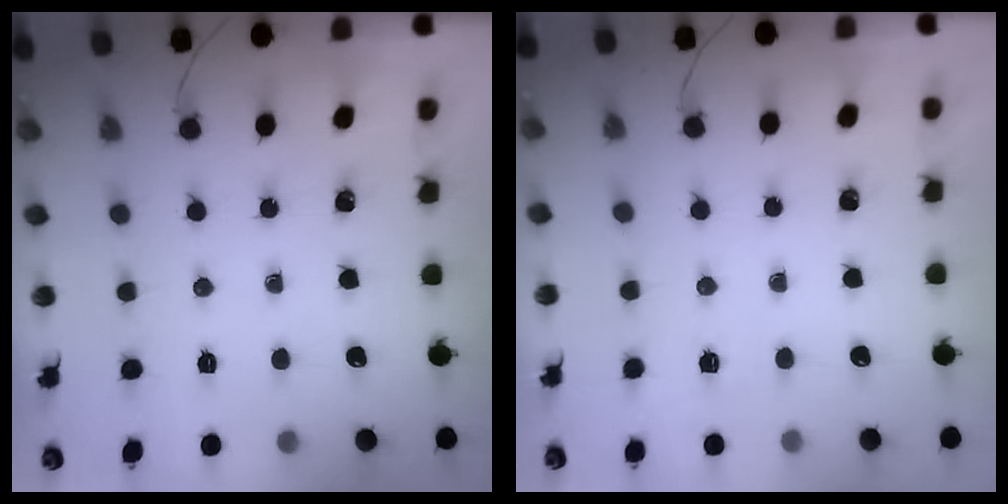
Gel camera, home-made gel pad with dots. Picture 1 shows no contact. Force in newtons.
{"total": 1.4, "press": 0.2, "slide": 1.4}